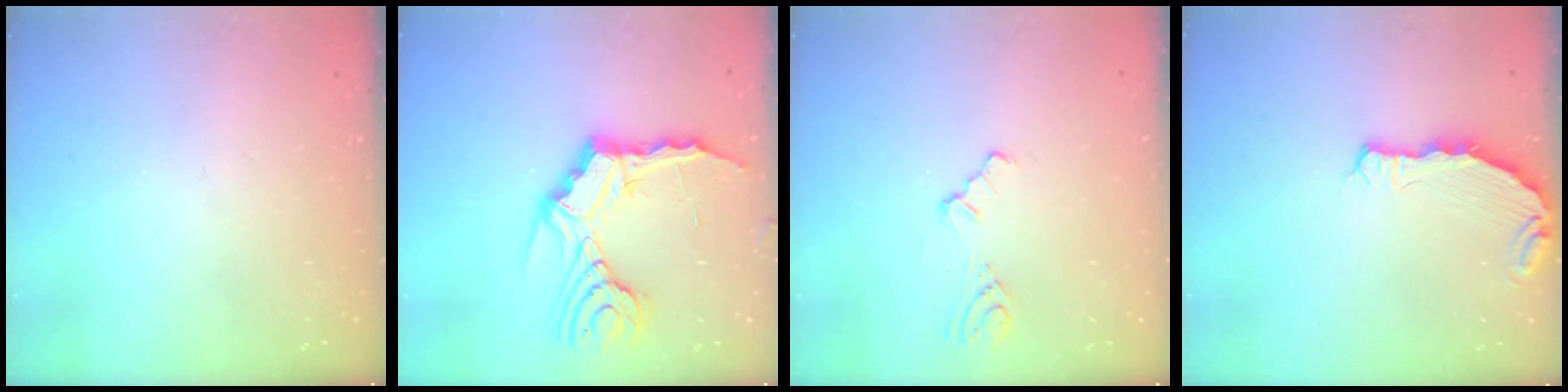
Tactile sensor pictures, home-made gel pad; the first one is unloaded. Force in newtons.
{"total": 15.3, "press": 15.2, "slide": 1.8}
{"total": 3.0, "press": 2.9, "slide": 0.6}
{"total": 7.1, "press": 5.5, "slide": 4.6}